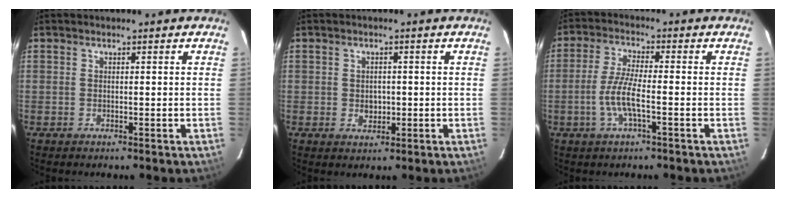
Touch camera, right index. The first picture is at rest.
{"total": 2.8, "force": [-0.4, 2.4, 1.4], "torque": [-0.025, 0.003, -0.003]}
{"total": 6.9, "force": [-2.3, 1.0, 6.4], "torque": [-0.136, -0.001, -0.046]}